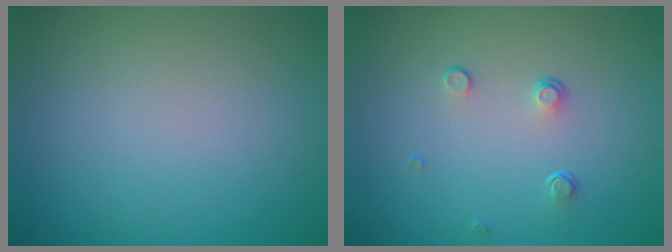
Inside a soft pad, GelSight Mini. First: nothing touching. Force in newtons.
{"total": 1.0, "press": 0.7, "slide": 0.8}